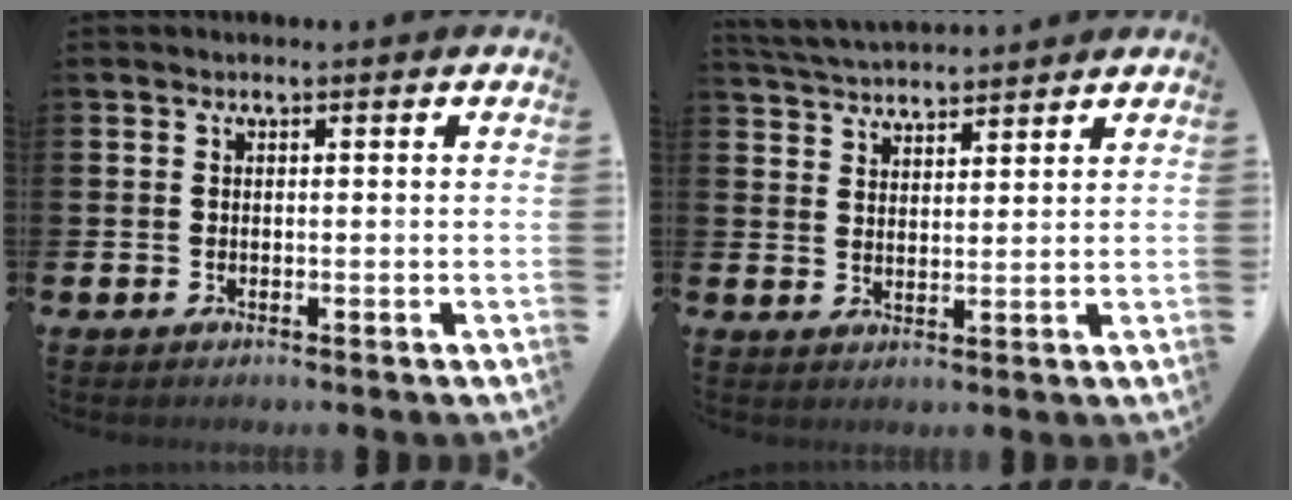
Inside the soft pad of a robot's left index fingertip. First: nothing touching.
{"total": 4.1, "force": [4.1, 0.5, 0.1], "torque": [-0.022, -0.020, 0.075]}